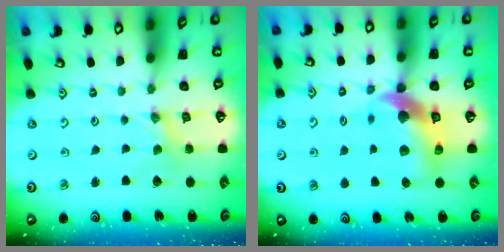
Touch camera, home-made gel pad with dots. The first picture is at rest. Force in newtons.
{"total": 12.0, "press": 11.9, "slide": 1.9}